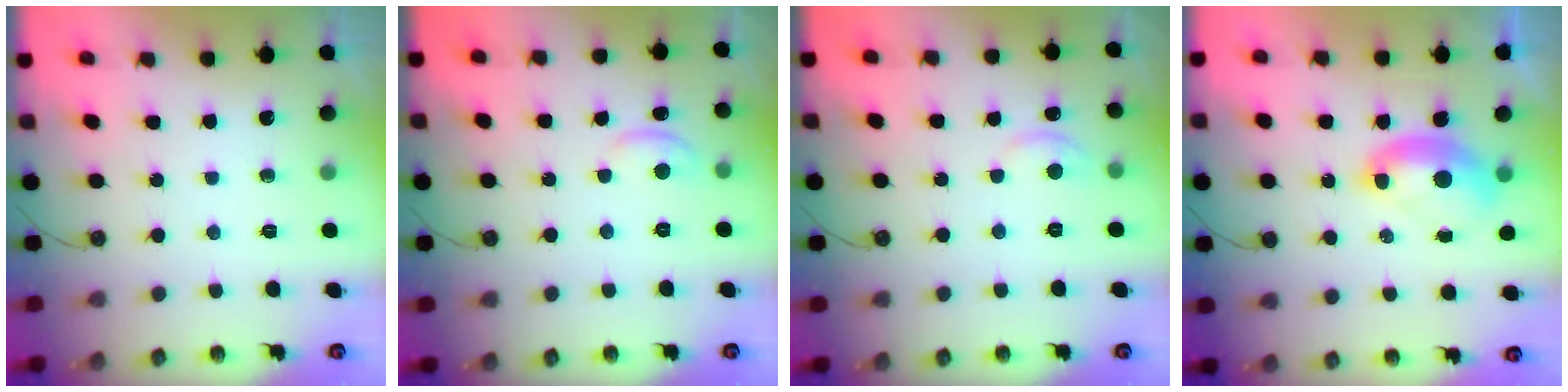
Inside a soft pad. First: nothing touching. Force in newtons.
{"total": 1.5, "press": 1.4, "slide": 0.5}
{"total": 2.8, "press": 2.8, "slide": 0.5}
{"total": 2.6, "press": 2.5, "slide": 0.6}